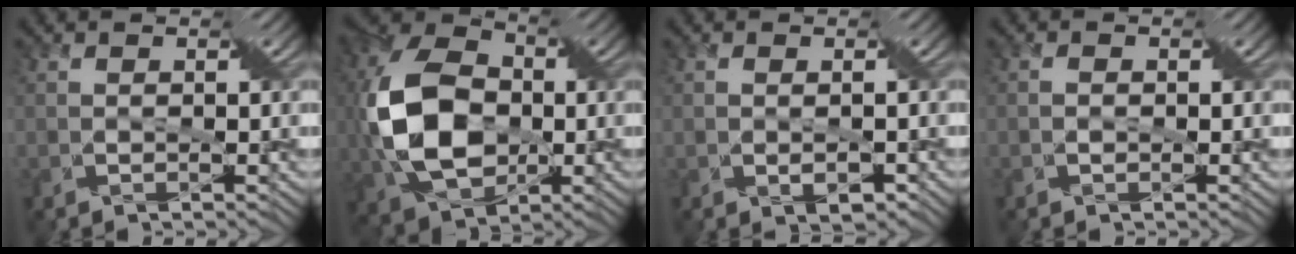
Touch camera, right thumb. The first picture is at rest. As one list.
[{"total": 13.4, "force": [-1.5, 9.0, 9.8], "torque": [-0.245, 0.002, -0.034]}, {"total": 1.8, "force": [-0.7, 0.9, 1.4], "torque": [-0.029, -0.009, -0.004]}, {"total": 0.7, "force": [-0.6, 0.3, 0.2], "torque": [-0.001, 0.000, -0.015]}]